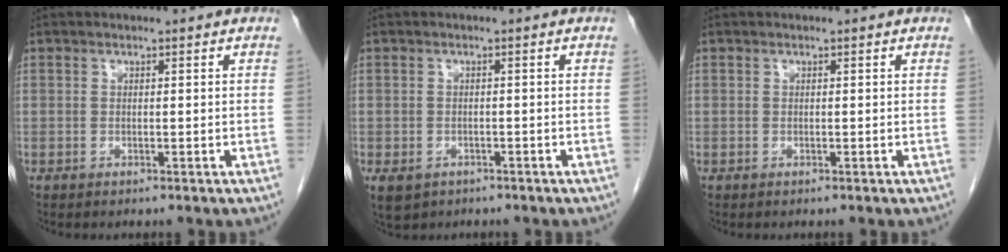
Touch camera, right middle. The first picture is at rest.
{"total": 4.7, "force": [-2.9, 3.3, 1.6], "torque": [-0.030, -0.002, -0.037]}
{"total": 0.0}